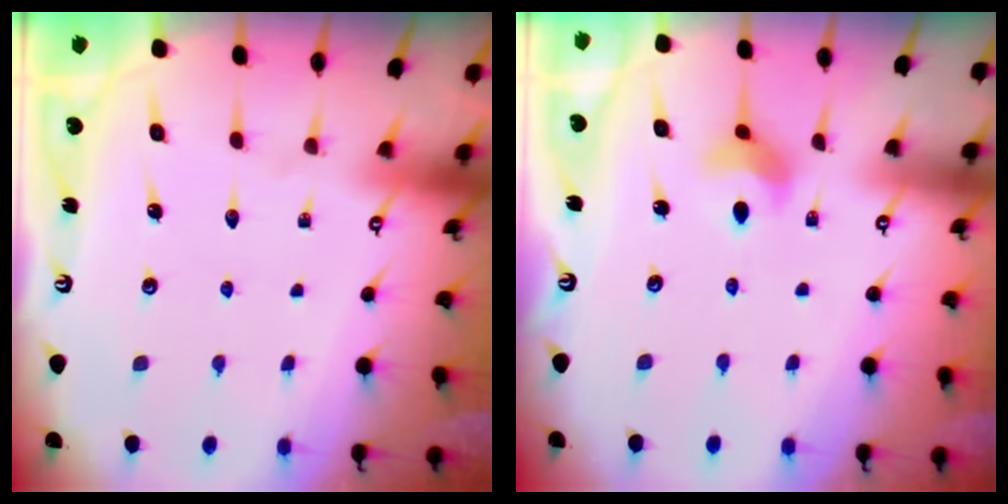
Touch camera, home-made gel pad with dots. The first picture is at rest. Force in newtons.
{"total": 6.3, "press": 6.2, "slide": 1.4}